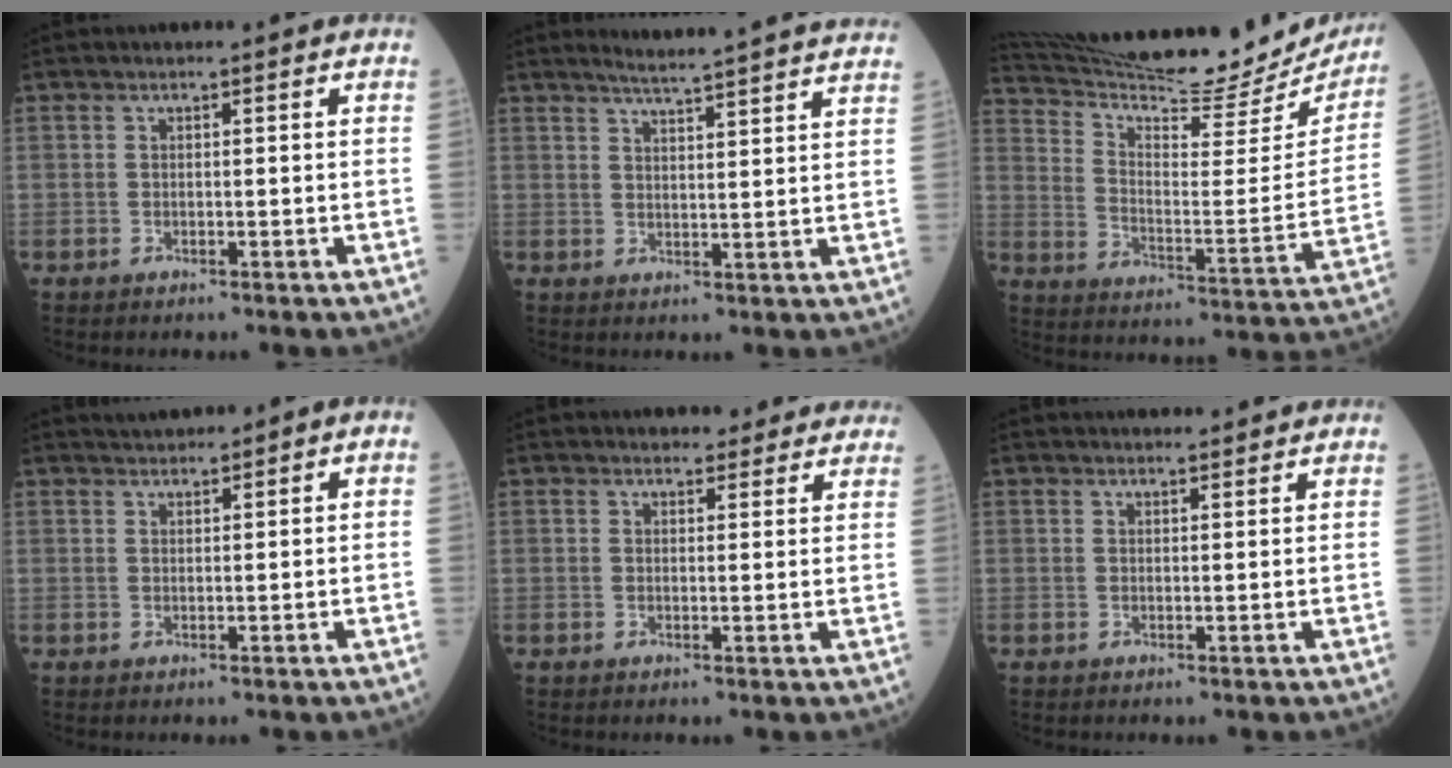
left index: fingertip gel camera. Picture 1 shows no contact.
{"total": 14.6, "force": [13.8, -0.6, 4.8], "torque": [-0.073, -0.028, 0.163]}
{"total": 27.1, "force": [25.2, 4.2, 9.0], "torque": [-0.155, -0.067, 0.338]}
{"total": 2.1, "force": [1.4, 0.8, 1.3], "torque": [-0.029, 0.021, 0.028]}
{"total": 5.8, "force": [5.2, 2.1, 1.1], "torque": [0.003, 0.009, 0.050]}
{"total": 4.4, "force": [4.2, 0.9, 1.2], "torque": [-0.012, 0.020, 0.051]}